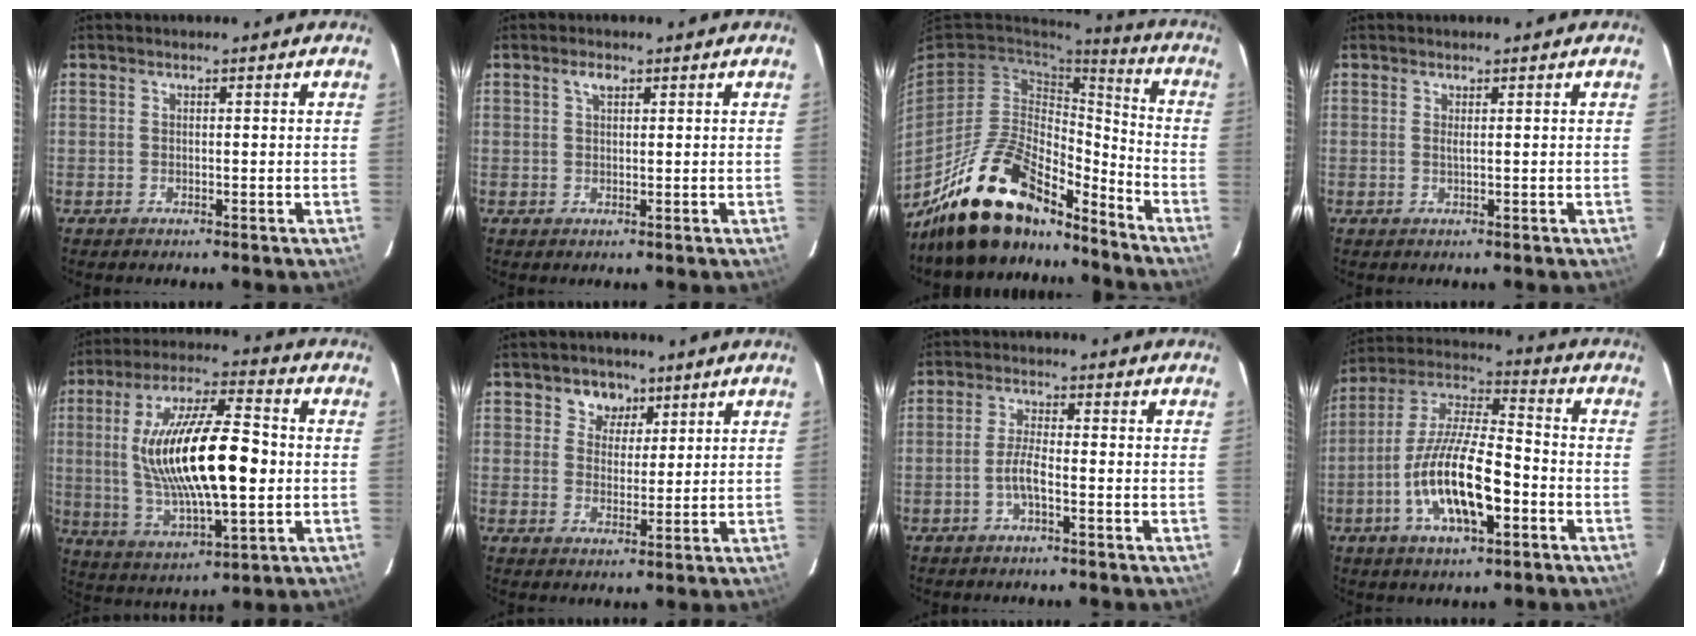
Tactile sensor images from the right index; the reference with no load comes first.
{"total": 1.8, "force": [1.0, 0.9, 1.2], "torque": [-0.023, 0.006, 0.017]}
{"total": 20.0, "force": [-15.0, 8.0, 10.5], "torque": [-0.217, 0.000, -0.252]}
{"total": 0.6, "force": [0.3, -0.2, 0.5], "torque": [-0.012, -0.001, 0.005]}
{"total": 21.3, "force": [0.4, 6.5, 20.2], "torque": [-0.377, 0.005, 0.017]}
{"total": 5.1, "force": [2.9, 4.1, 1.0], "torque": [-0.008, 0.005, 0.048]}
{"total": 3.5, "force": [-1.6, 0.4, 3.1], "torque": [-0.068, 0.002, -0.032]}
{"total": 16.4, "force": [-5.6, 5.2, 14.5], "torque": [-0.288, -0.006, -0.104]}